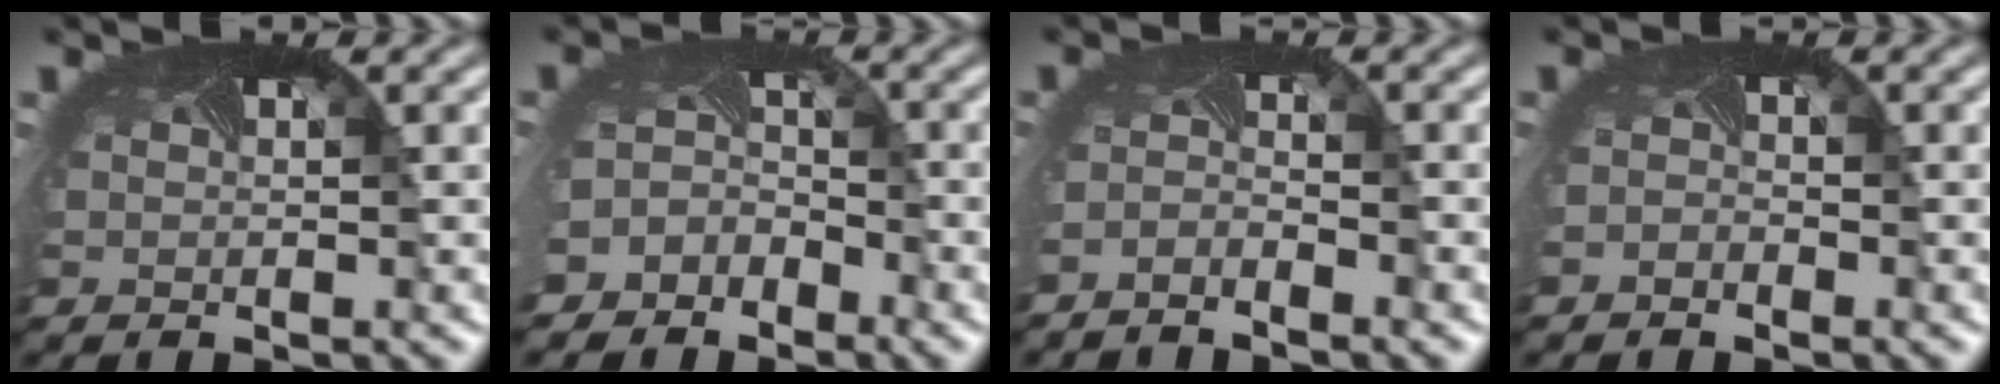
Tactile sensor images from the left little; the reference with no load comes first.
{"total": 3.7, "force": [-3.0, 2.0, -0.8], "torque": [0.014, -0.001, -0.053]}
{"total": 1.5, "force": [-1.5, -0.2, -0.1], "torque": [-0.018, -0.008, -0.035]}
{"total": 0.7, "force": [-0.6, 0.2, -0.2], "torque": [-0.012, -0.007, -0.014]}